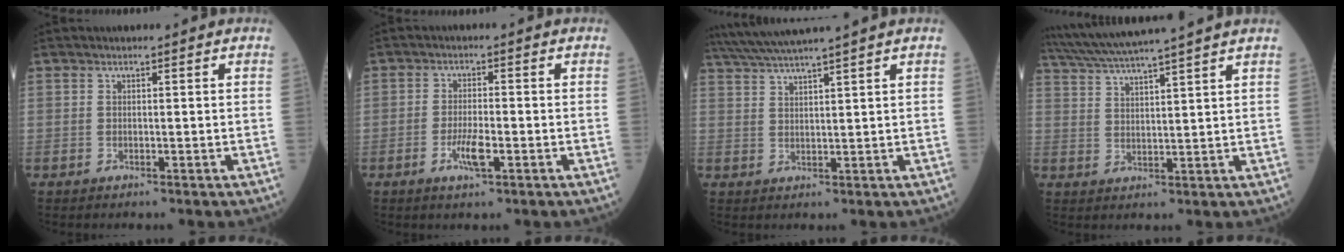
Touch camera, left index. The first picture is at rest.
{"total": 3.6, "force": [-1.5, 0.5, 3.3], "torque": [-0.062, -0.003, -0.027]}
{"total": 8.5, "force": [7.2, -1.9, 4.0], "torque": [-0.070, 0.020, 0.119]}
{"total": 13.0, "force": [11.4, -1.7, 6.1], "torque": [-0.113, 0.013, 0.175]}